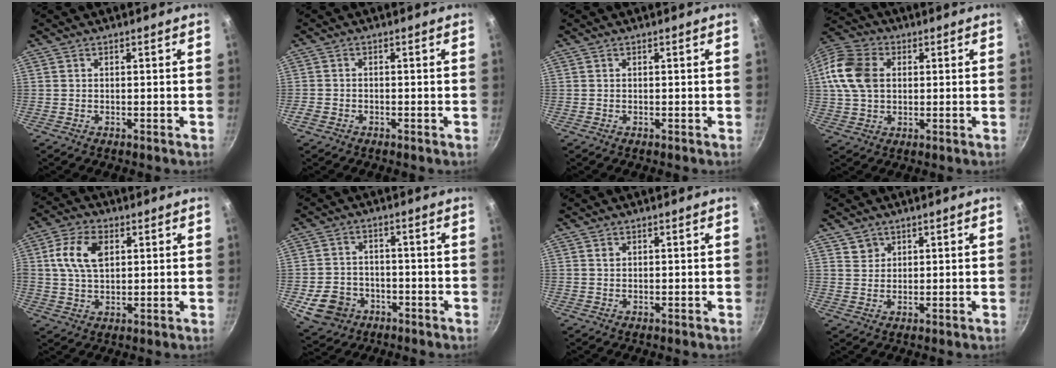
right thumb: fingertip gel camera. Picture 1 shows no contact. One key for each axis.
{"total": 1.8, "fx": -1.1, "fy": 1.2, "fz": 0.8, "tx": -0.025, "ty": 0.006, "tz": -0.024}
{"total": 0.0}
{"total": 13.5, "fx": 2.1, "fy": 9.9, "fz": 9.0, "tx": -0.169, "ty": 0.015, "tz": 0.025}
{"total": 9.3, "fx": 2.4, "fy": 5.8, "fz": 6.9, "tx": -0.125, "ty": 0.007, "tz": 0.038}
{"total": 9.2, "fx": -3.6, "fy": 7.4, "fz": 4.1, "tx": -0.059, "ty": 0.026, "tz": -0.054}
{"total": 0.9, "fx": 0.4, "fy": 0.7, "fz": 0.4, "tx": -0.004, "ty": 0.000, "tz": 0.006}
{"total": 2.6, "fx": 1.5, "fy": 2.2, "fz": 0.2, "tx": 0.017, "ty": 0.004, "tz": 0.027}